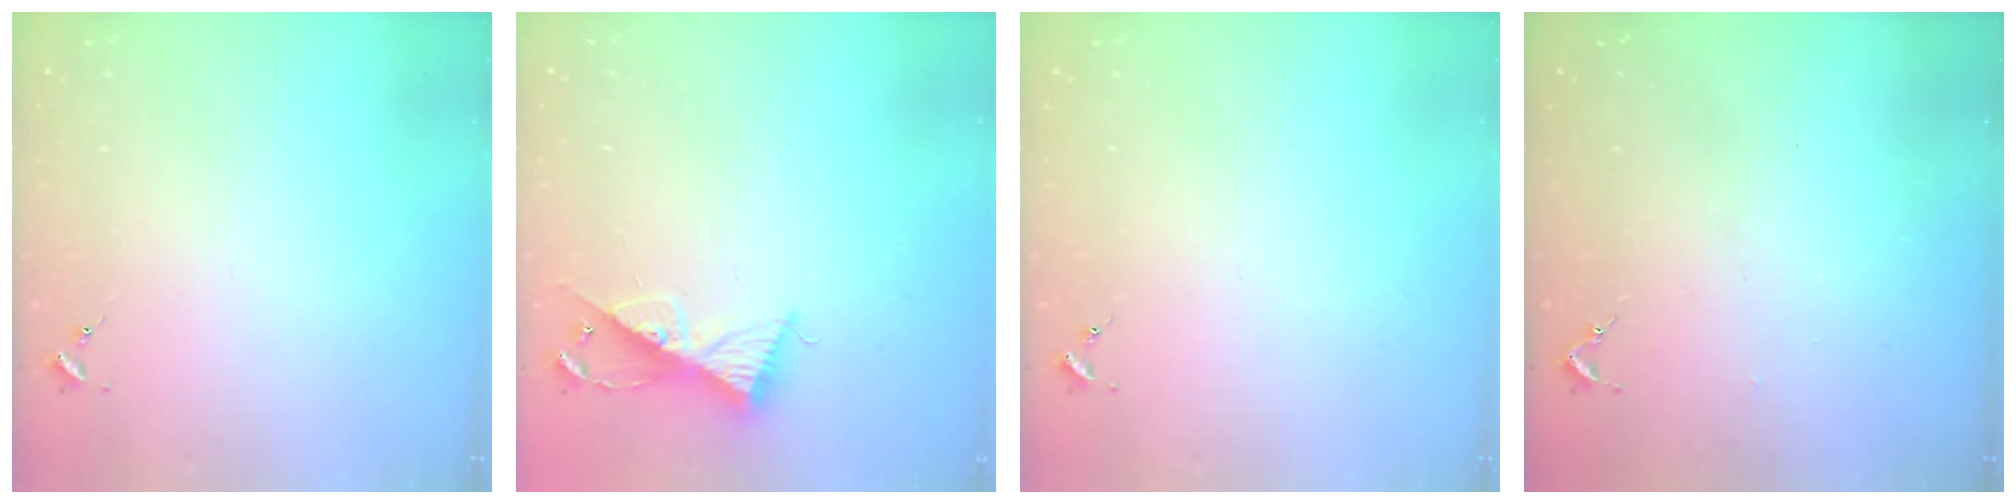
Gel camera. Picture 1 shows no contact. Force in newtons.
{"total": 9.8, "press": 9.8, "slide": 0.2}
{"total": 0.0}
{"total": 2.6, "press": 2.5, "slide": 0.3}